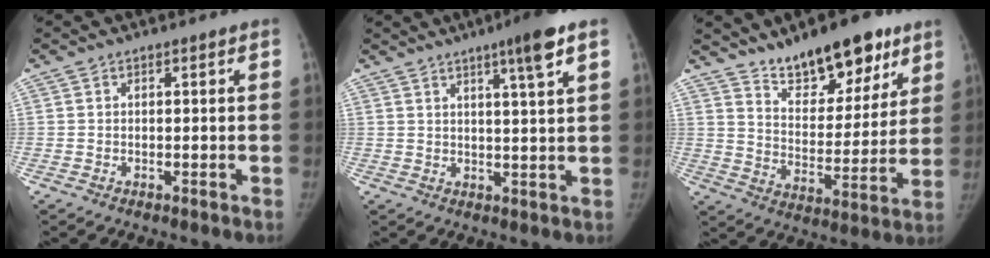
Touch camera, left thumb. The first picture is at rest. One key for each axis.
{"total": 7.0, "fx": 4.0, "fy": 0.0, "fz": 5.8, "tx": -0.085, "ty": -0.017, "tz": 0.060}
{"total": 17.1, "fx": 12.2, "fy": 7.3, "fz": 9.5, "tx": -0.086, "ty": -0.070, "tz": 0.199}